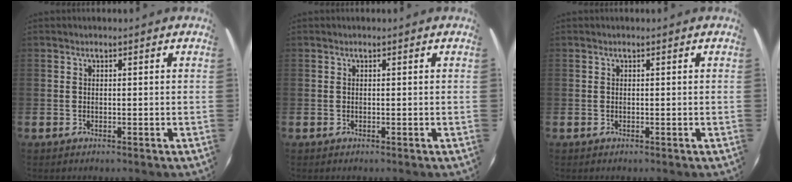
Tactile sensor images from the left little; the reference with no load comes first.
{"total": 0.0}
{"total": 0.0}